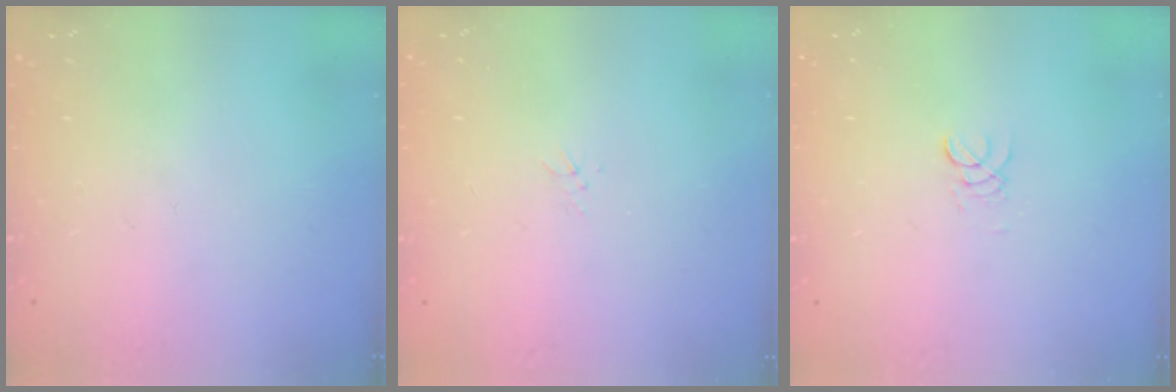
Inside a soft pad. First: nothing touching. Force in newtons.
{"total": 1.5, "press": 1.5, "slide": 0.2}
{"total": 2.0, "press": 2.0, "slide": 0.2}